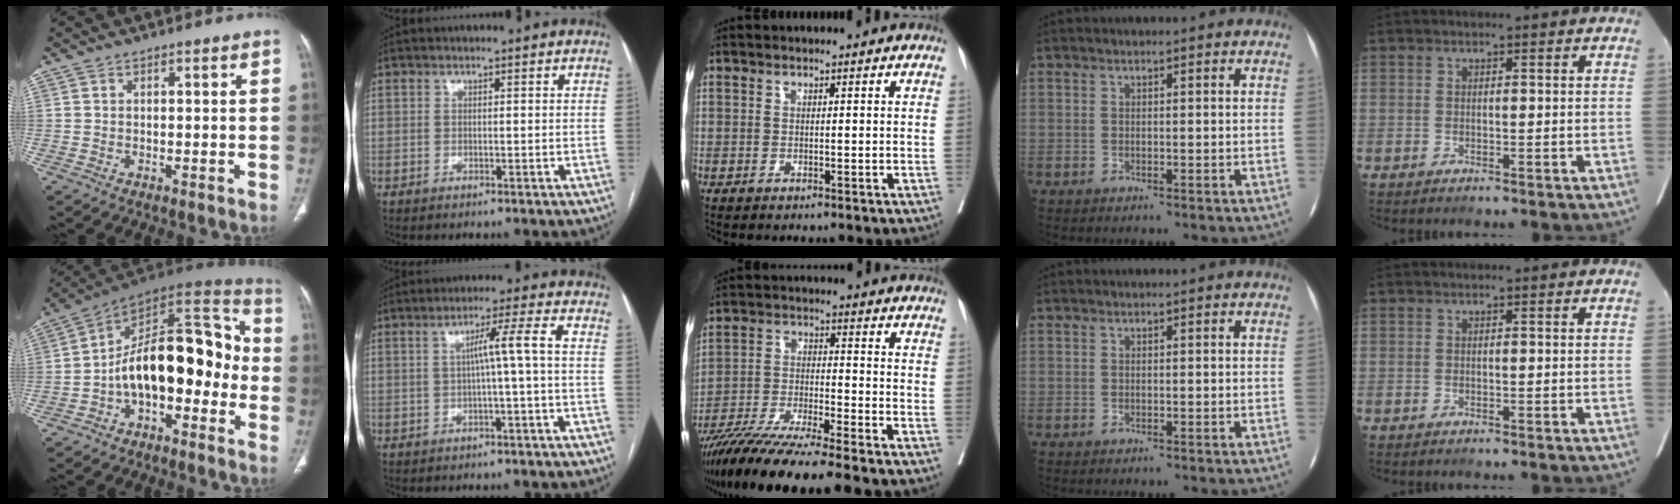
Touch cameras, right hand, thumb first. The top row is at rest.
{"thumb": {"total": 19.3, "force": [-4.4, 10.4, 15.6], "torque": [-0.200, 0.091, -0.075]}, "index": {"total": 5.0, "force": [-0.2, -1.1, 4.8], "torque": [-0.079, 0.015, 0.001]}, "middle": {"total": 13.3, "force": [-11.1, -0.8, 7.2], "torque": [-0.120, -0.030, -0.192]}}